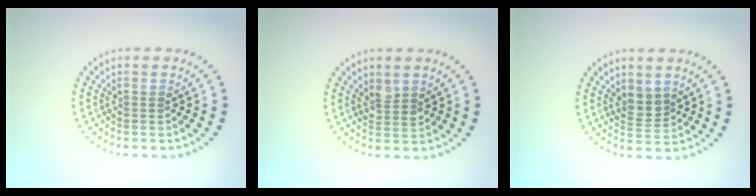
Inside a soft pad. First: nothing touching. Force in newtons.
{"total": 1.7, "press": 1.4, "slide": 0.9}
{"total": 2.0, "press": 1.7, "slide": 1.0}